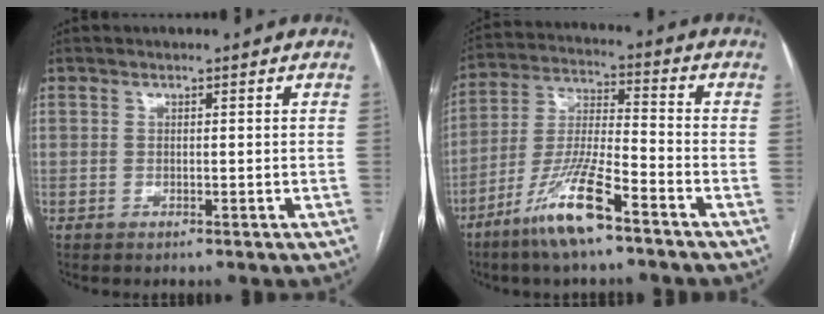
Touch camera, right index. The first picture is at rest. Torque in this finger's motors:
{"motor_torque": [1.61, -0.53, 0.48, 0.08]}